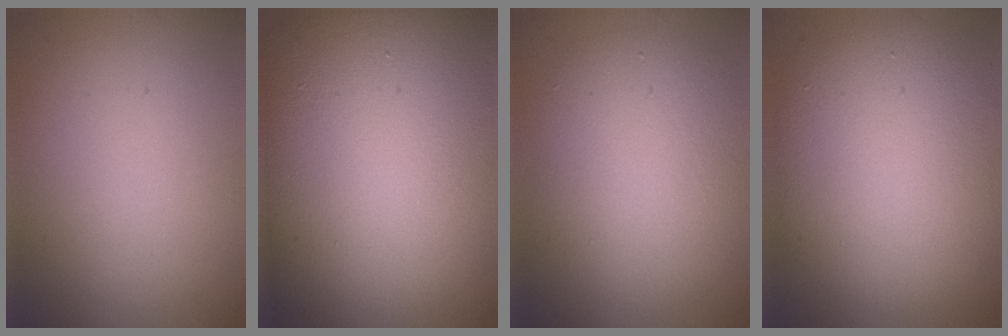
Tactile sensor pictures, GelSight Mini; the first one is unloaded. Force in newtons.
{"total": 21.2, "press": 21.2, "slide": 1.7}
{"total": 6.3, "press": 6.3, "slide": 0.4}
{"total": 10.6, "press": 10.6, "slide": 0.7}